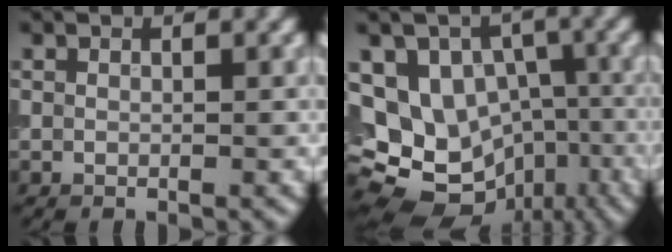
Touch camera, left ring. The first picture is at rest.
{"total": 14.9, "force": [-3.3, 12.5, 7.3], "torque": [-0.143, 0.008, -0.043]}